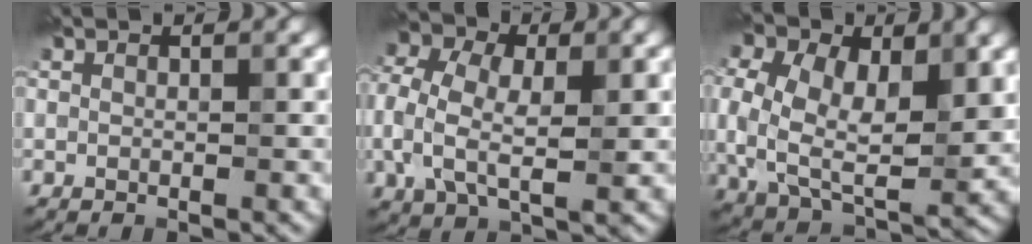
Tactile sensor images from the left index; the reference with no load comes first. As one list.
[{"total": 7.3, "force": [0.1, 4.8, 5.4], "torque": [-0.127, 0.007, -0.005]}, {"total": 12.1, "force": [1.8, 8.1, 8.8], "torque": [-0.189, 0.001, 0.035]}]